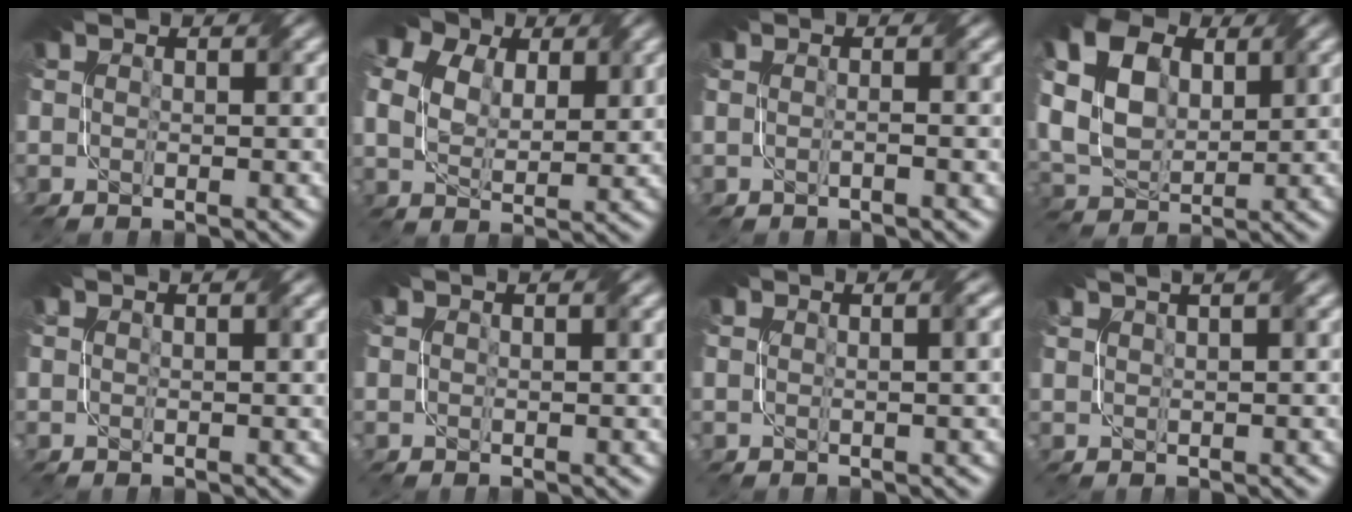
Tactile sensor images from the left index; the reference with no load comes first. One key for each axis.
{"total": 14.0, "fx": 7.2, "fy": 9.5, "fz": 7.4, "tx": -0.152, "ty": 0.042, "tz": 0.119}
{"total": 0.6, "fx": -0.3, "fy": 0.1, "fz": 0.6, "tx": -0.015, "ty": -0.007, "tz": -0.012}
{"total": 9.9, "fx": 3.1, "fy": 6.6, "fz": 6.7, "tx": -0.166, "ty": 0.014, "tz": 0.059}
{"total": 2.5, "fx": 1.5, "fy": 0.9, "fz": 1.7, "tx": -0.011, "ty": 0.003, "tz": 0.012}
{"total": 2.0, "fx": 1.3, "fy": 0.7, "fz": 1.4, "tx": -0.012, "ty": 0.000, "tz": 0.011}
{"total": 3.1, "fx": 1.0, "fy": 1.4, "fz": 2.6, "tx": -0.015, "ty": 0.014, "tz": -0.001}
{"total": 4.9, "fx": 3.1, "fy": 2.0, "fz": 3.2, "tx": -0.028, "ty": 0.034, "tz": 0.026}